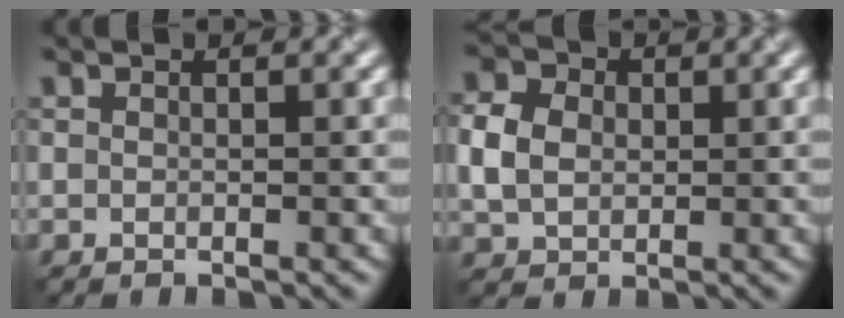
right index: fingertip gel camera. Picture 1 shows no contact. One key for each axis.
{"total": 3.8, "fx": 0.0, "fy": 3.2, "fz": 2.0, "tx": -0.053, "ty": 0.014, "tz": 0.003}